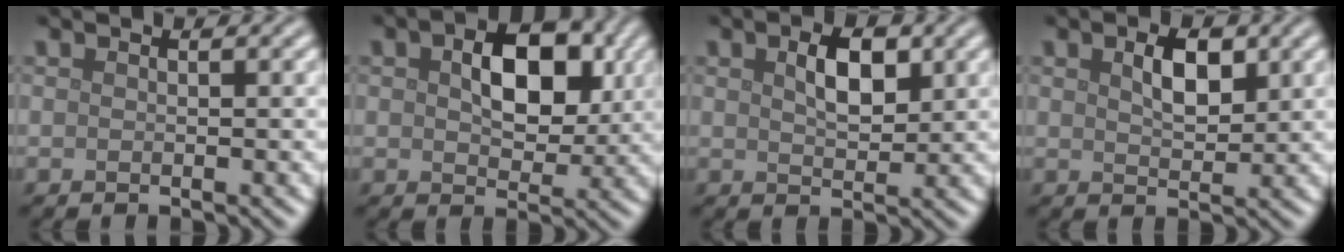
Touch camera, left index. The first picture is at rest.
{"total": 6.6, "force": [1.3, 4.1, 5.1], "torque": [-0.083, -0.001, 0.017]}
{"total": 3.3, "force": [1.2, 1.7, 2.6], "torque": [-0.049, 0.003, 0.023]}
{"total": 3.0, "force": [1.2, 1.5, 2.3], "torque": [-0.043, 0.002, 0.023]}